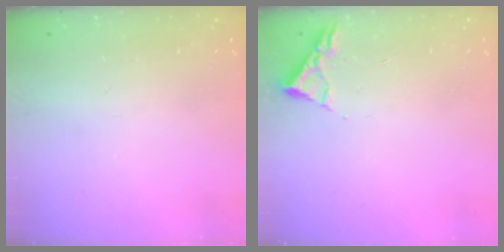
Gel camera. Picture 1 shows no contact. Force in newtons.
{"total": 3.0, "press": 2.9, "slide": 0.4}